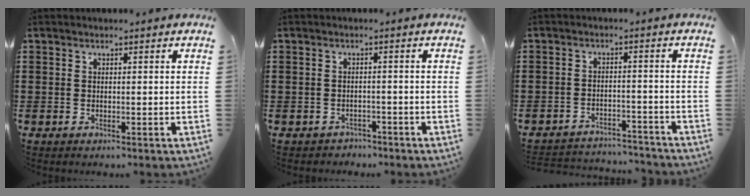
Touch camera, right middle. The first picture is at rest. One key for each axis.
{"total": 1.4, "fx": -1.3, "fy": 0.5, "fz": -0.1, "tx": -0.005, "ty": 0.002, "tz": -0.031}
{"total": 3.5, "fx": -3.5, "fy": 0.5, "fz": -0.1, "tx": -0.005, "ty": 0.002, "tz": -0.075}